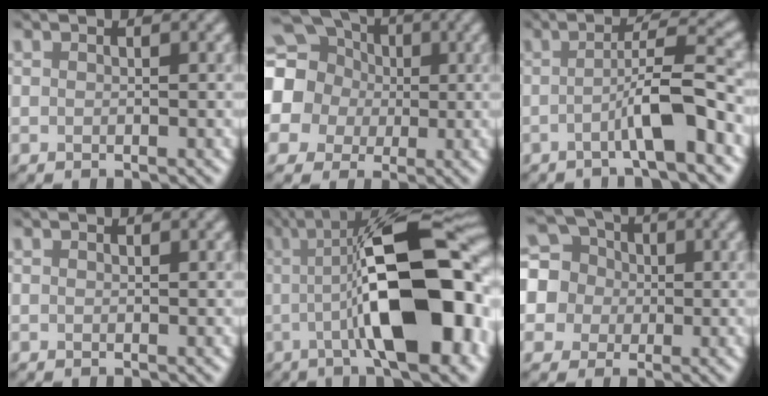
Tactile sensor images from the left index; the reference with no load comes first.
{"total": 16.2, "force": [1.7, 15.0, 6.1], "torque": [-0.168, 0.005, -0.011]}
{"total": 5.4, "force": [-1.7, 0.7, 5.1], "torque": [-0.077, 0.021, -0.043]}
{"total": 0.0}
{"total": 14.9, "force": [-0.9, 4.5, 14.2], "torque": [-0.189, 0.017, -0.025]}
{"total": 8.3, "force": [1.1, 7.7, 2.8], "torque": [-0.084, 0.031, -0.003]}